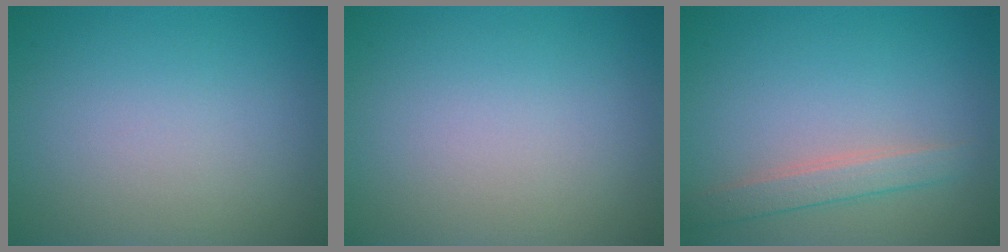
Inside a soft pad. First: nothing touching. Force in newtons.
{"total": 0.0}
{"total": 2.2, "press": 2.2, "slide": 0.2}